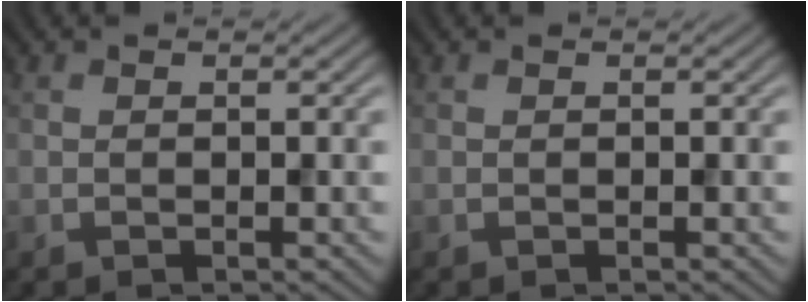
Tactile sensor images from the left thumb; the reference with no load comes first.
{"total": 0.0}